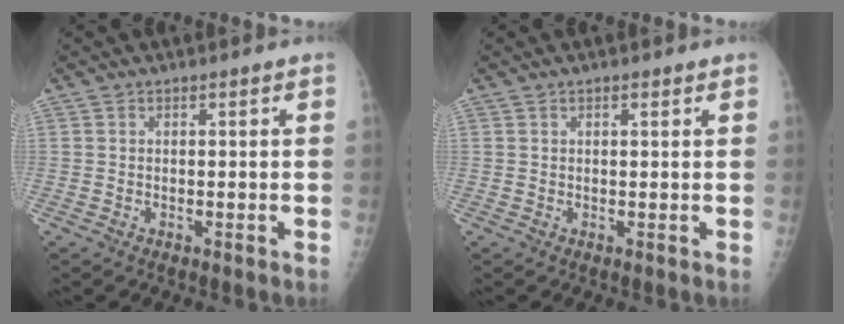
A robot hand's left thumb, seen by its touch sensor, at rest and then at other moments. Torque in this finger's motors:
{"motor_torque": [0.27, 0.41, -0.25, -0.19, 0.06]}